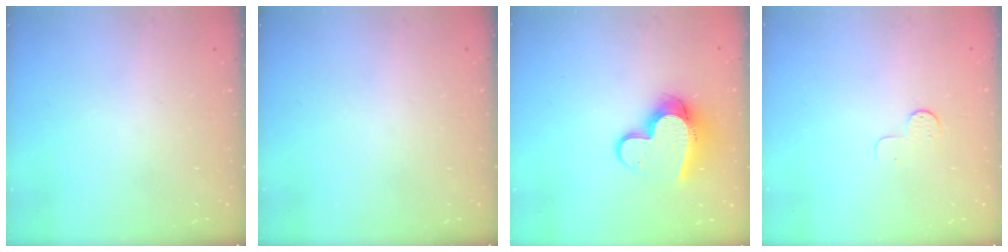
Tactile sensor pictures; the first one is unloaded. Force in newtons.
{"total": 0.0}
{"total": 12.6, "press": 12.6, "slide": 1.2}
{"total": 5.0, "press": 5.0, "slide": 0.4}